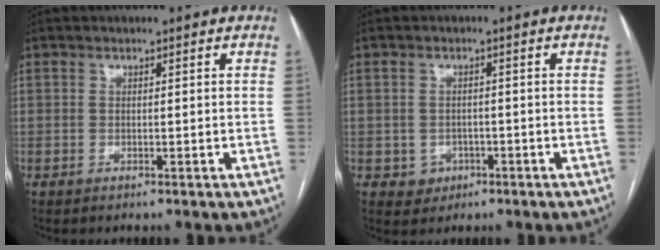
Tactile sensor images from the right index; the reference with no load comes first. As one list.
[{"total": 2.9, "force": [-1.1, 2.7, 0.6], "torque": [0.001, 0.008, -0.008]}]